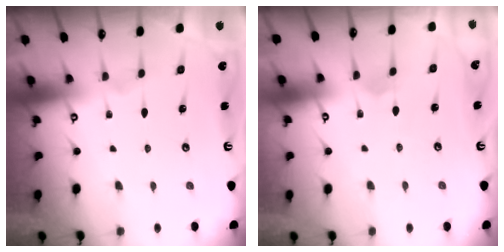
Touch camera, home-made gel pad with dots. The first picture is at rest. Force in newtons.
{"total": 3.3, "press": 3.3, "slide": 0.2}